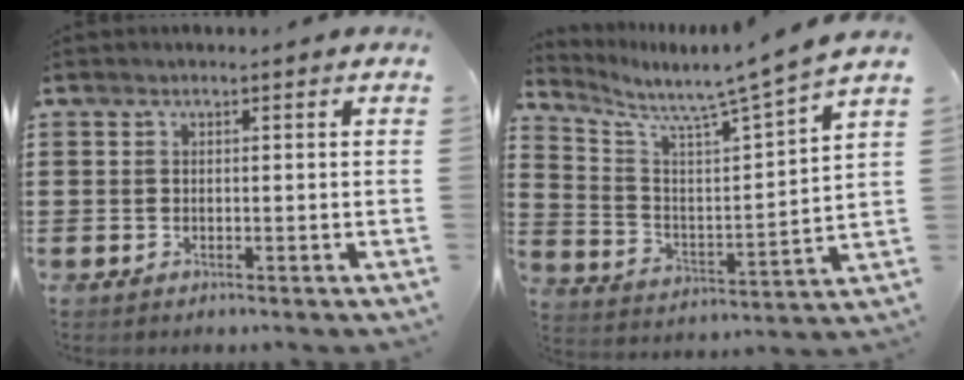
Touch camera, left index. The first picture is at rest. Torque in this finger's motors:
{"motor_torque": [2.14, 0.00, -0.15, 0.07]}